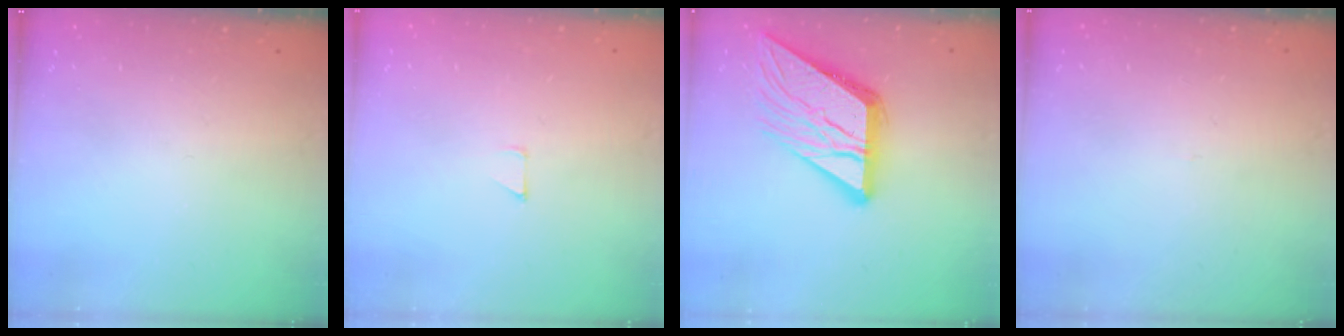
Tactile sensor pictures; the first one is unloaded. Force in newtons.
{"total": 2.7, "press": 2.7, "slide": 0.2}
{"total": 15.0, "press": 14.9, "slide": 1.6}
{"total": 2.7, "press": 2.7, "slide": 0.3}